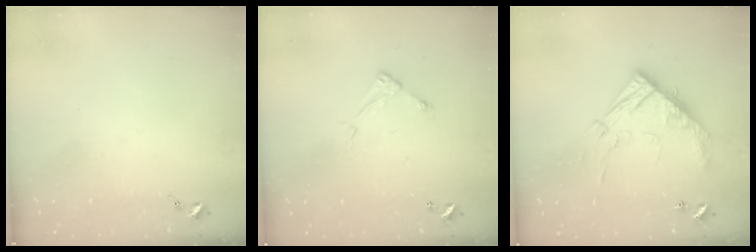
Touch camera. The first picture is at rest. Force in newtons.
{"total": 4.9, "press": 4.8, "slide": 0.3}
{"total": 16.5, "press": 16.5, "slide": 1.5}